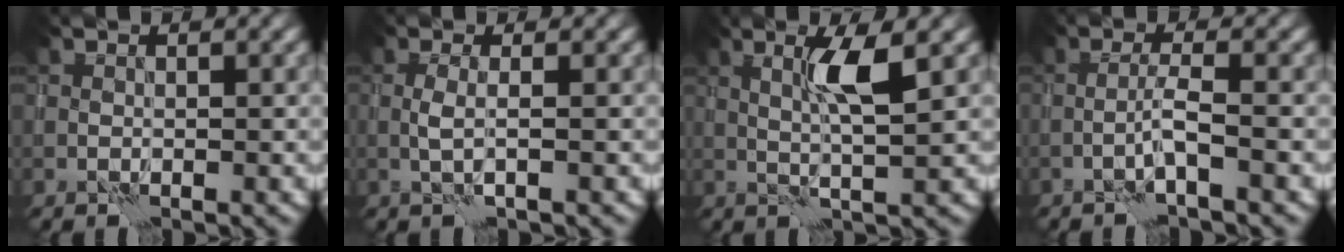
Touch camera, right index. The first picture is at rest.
{"total": 1.2, "force": [0.1, 0.1, 1.2], "torque": [-0.021, 0.002, -0.002]}
{"total": 3.4, "force": [1.3, 0.2, 3.2], "torque": [-0.061, 0.003, 0.025]}
{"total": 1.7, "force": [-0.8, -0.1, 1.5], "torque": [-0.025, 0.012, -0.022]}